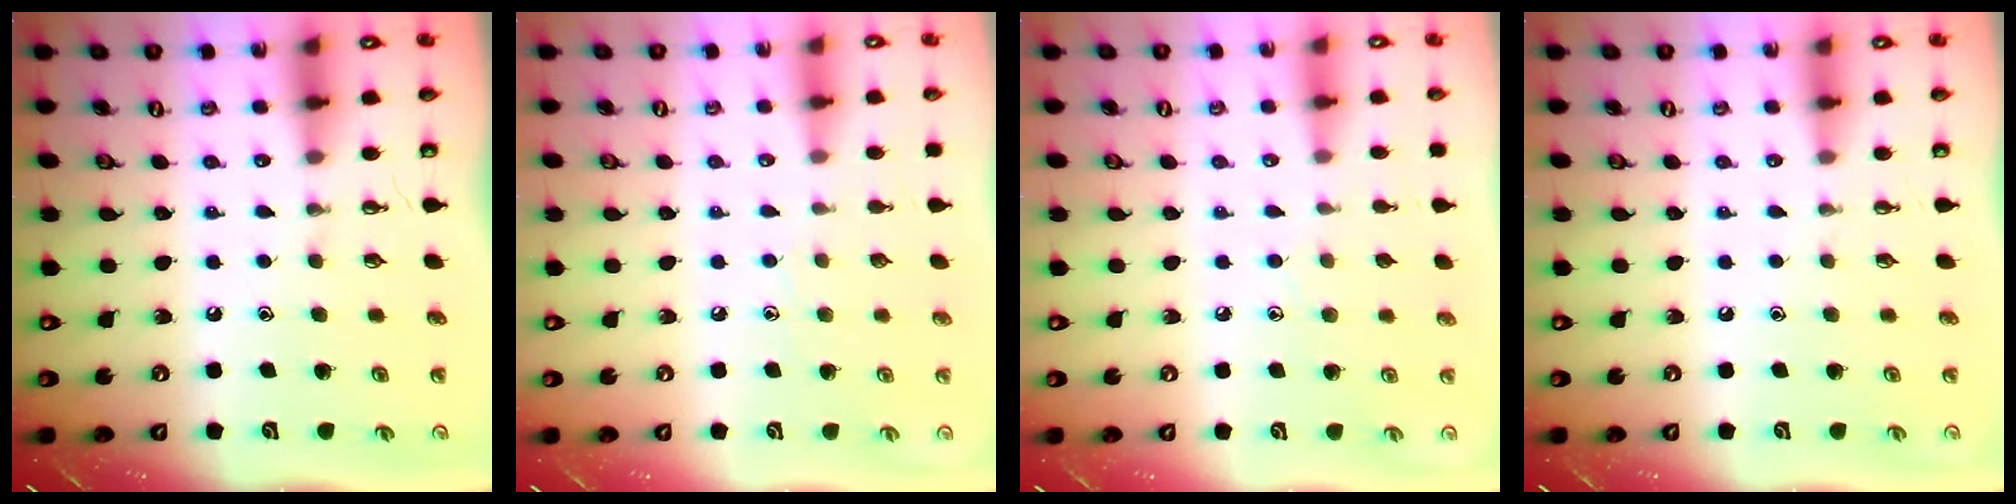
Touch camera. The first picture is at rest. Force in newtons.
{"total": 3.5, "press": 3.5, "slide": 0.4}
{"total": 4.8, "press": 4.8, "slide": 0.5}
{"total": 0.0}